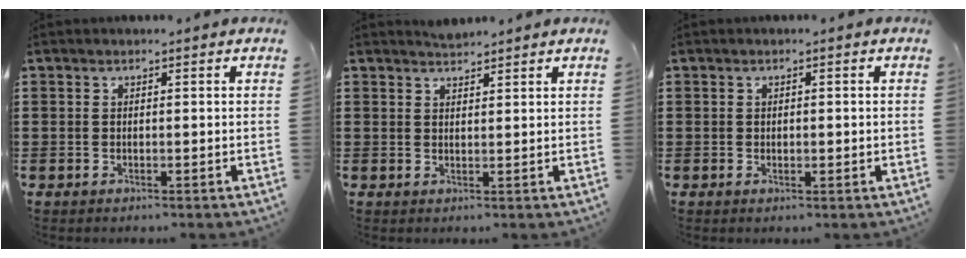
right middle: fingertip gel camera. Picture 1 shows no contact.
{"total": 1.6, "force": [1.6, 0.2, 0.1], "torque": [-0.005, 0.005, 0.031]}
{"total": 0.6, "force": [0.1, 0.3, 0.5], "torque": [-0.009, 0.001, 0.002]}